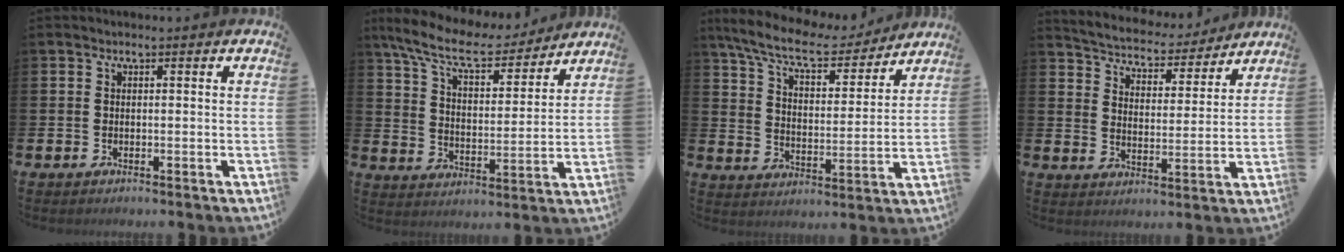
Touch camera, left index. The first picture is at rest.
{"total": 9.9, "force": [8.8, 2.2, 3.9], "torque": [-0.110, -0.053, 0.152]}
{"total": 9.2, "force": [8.2, 1.9, 3.8], "torque": [-0.104, -0.050, 0.139]}
{"total": 5.6, "force": [5.5, 1.1, 0.7], "torque": [-0.046, -0.045, 0.092]}